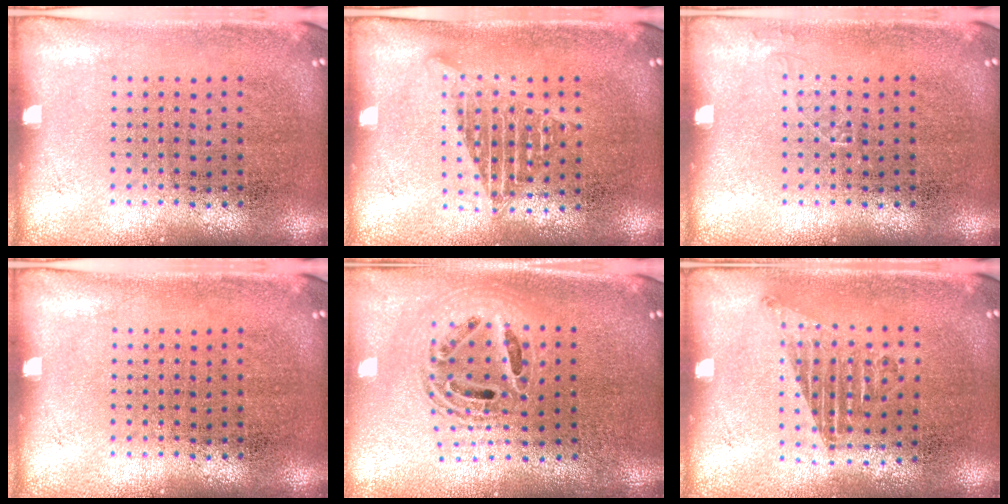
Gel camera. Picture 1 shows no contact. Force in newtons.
{"total": 1.3, "press": 1.2, "slide": 0.6}
{"total": 0.6, "press": 0.6, "slide": 0.0}
{"total": 0.0}
{"total": 1.9, "press": 1.5, "slide": 1.2}
{"total": 1.2, "press": 1.0, "slide": 0.7}